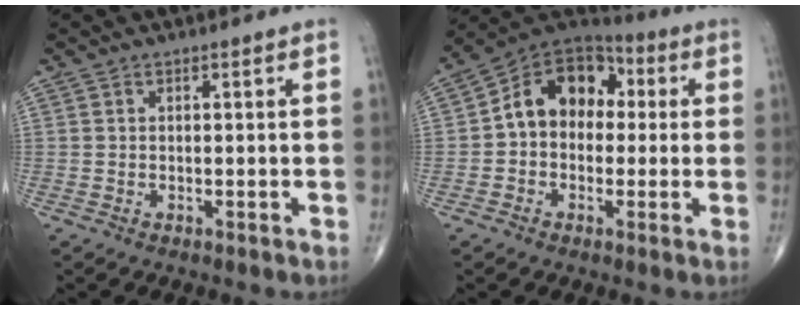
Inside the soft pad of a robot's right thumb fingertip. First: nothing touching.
{"total": 14.6, "force": [1.2, 11.0, 9.6], "torque": [-0.118, 0.047, 0.007]}